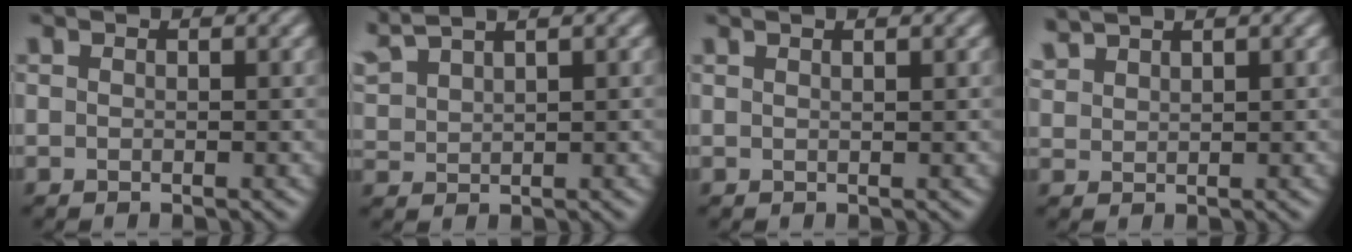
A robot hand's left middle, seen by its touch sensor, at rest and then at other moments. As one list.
[{"total": 3.6, "force": [3.3, 0.6, 1.2], "torque": [-0.045, 0.019, 0.072]}, {"total": 1.7, "force": [1.1, 0.7, 1.0], "torque": [0.003, 0.003, -0.005]}, {"total": 2.1, "force": [2.1, 0.1, -0.1], "torque": [-0.003, 0.009, 0.048]}]